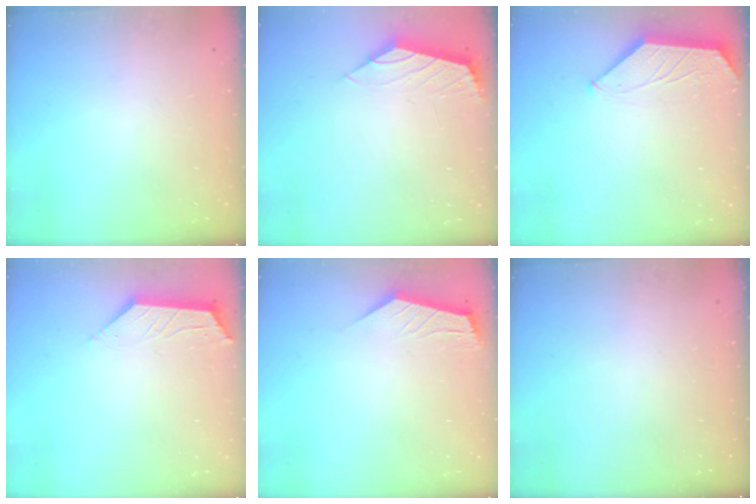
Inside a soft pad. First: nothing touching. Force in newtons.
{"total": 0.9, "press": 0.9, "slide": 0.3}
{"total": 1.3, "press": 1.3, "slide": 0.3}
{"total": 2.9, "press": 2.9, "slide": 0.5}
{"total": 1.7, "press": 1.7, "slide": 0.1}
{"total": 0.0}